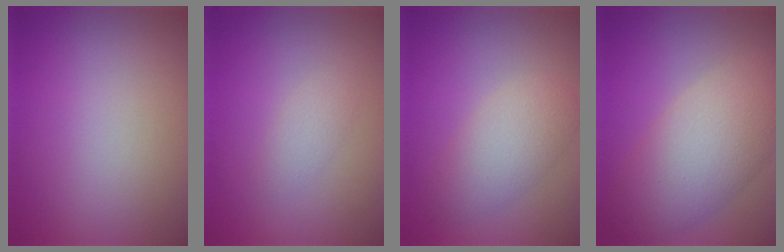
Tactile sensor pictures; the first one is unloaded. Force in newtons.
{"total": 1.4, "press": 1.4, "slide": 0.0}
{"total": 3.7, "press": 3.7, "slide": 0.2}
{"total": 7.6, "press": 7.6, "slide": 0.1}